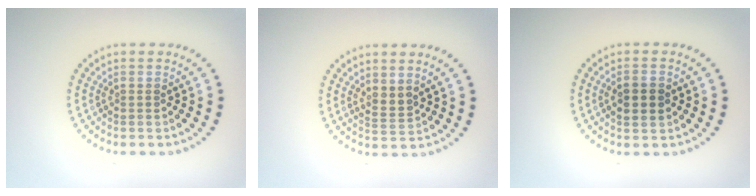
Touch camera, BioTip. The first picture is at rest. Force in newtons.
{"total": 1.6, "press": 1.2, "slide": 1.1}
{"total": 2.3, "press": 2.3, "slide": 0.1}